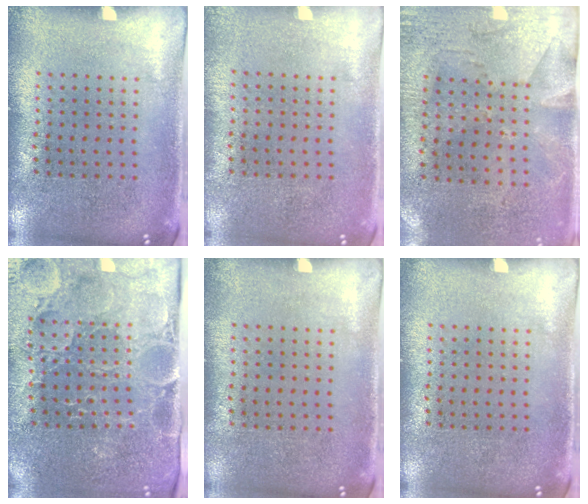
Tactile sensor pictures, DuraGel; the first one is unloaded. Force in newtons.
{"total": 0.0}
{"total": 2.8, "press": 2.2, "slide": 1.6}
{"total": 3.8, "press": 3.8, "slide": 0.4}
{"total": 0.0}
{"total": 0.0}